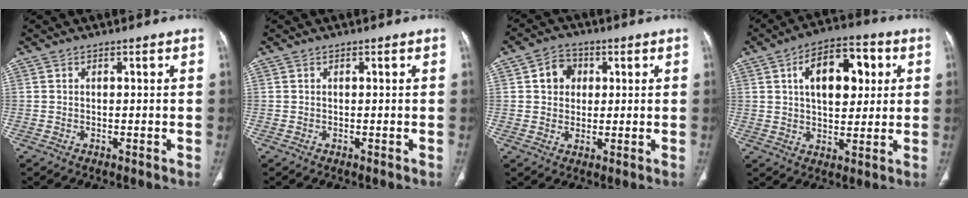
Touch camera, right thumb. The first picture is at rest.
{"total": 0.0}
{"total": 6.3, "force": [1.5, 5.4, 3.1], "torque": [-0.020, -0.001, 0.021]}
{"total": 14.4, "force": [4.0, 8.1, 11.3], "torque": [-0.141, 0.008, 0.060]}